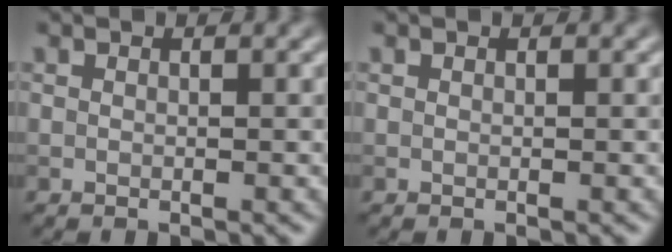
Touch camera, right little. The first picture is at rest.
{"total": 0.0}